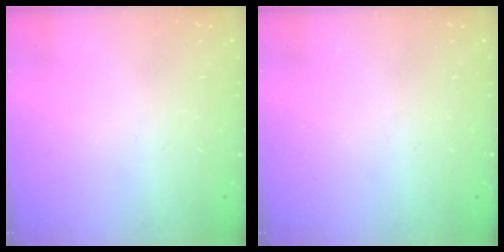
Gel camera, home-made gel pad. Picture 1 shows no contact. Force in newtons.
{"total": 0.0}